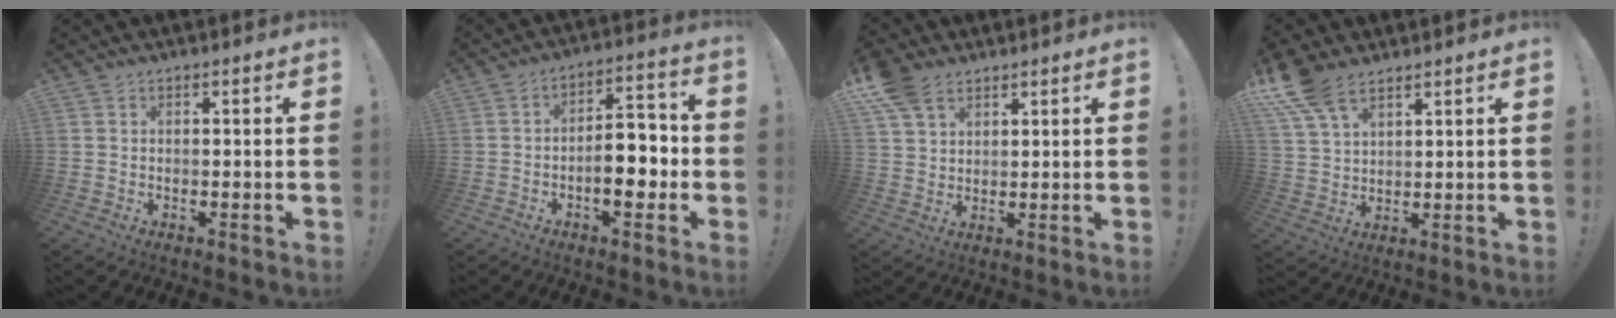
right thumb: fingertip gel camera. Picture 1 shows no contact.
{"total": 11.6, "force": [-3.1, 6.0, 9.5], "torque": [-0.131, 0.024, -0.054]}
{"total": 8.5, "force": [5.6, 4.9, 4.0], "torque": [-0.073, -0.021, 0.112]}
{"total": 10.4, "force": [7.4, 4.8, 5.4], "torque": [-0.111, -0.030, 0.146]}